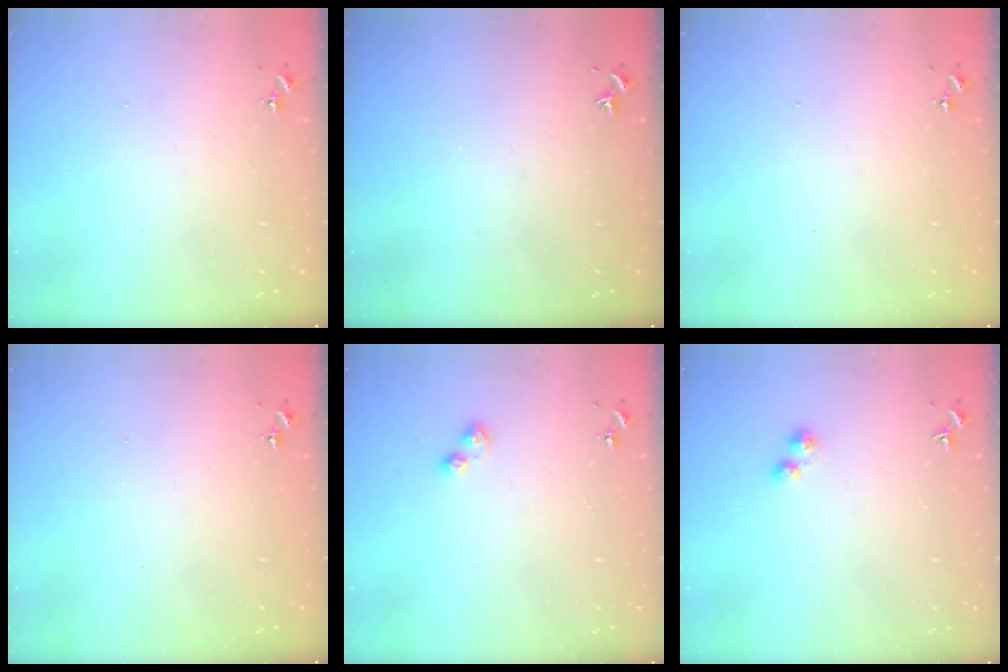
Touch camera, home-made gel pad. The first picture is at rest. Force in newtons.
{"total": 0.0}
{"total": 0.0}
{"total": 0.0}
{"total": 4.5, "press": 4.5, "slide": 0.5}
{"total": 2.4, "press": 2.4, "slide": 0.4}